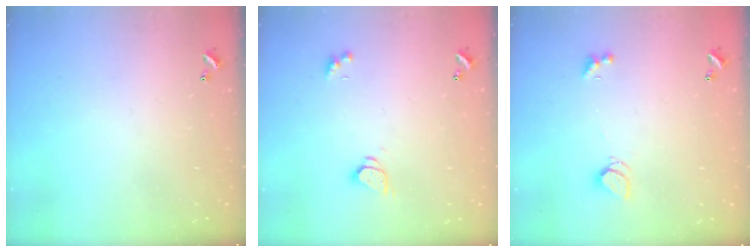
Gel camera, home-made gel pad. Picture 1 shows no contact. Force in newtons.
{"total": 1.8, "press": 1.8, "slide": 0.3}
{"total": 1.4, "press": 1.4, "slide": 0.5}